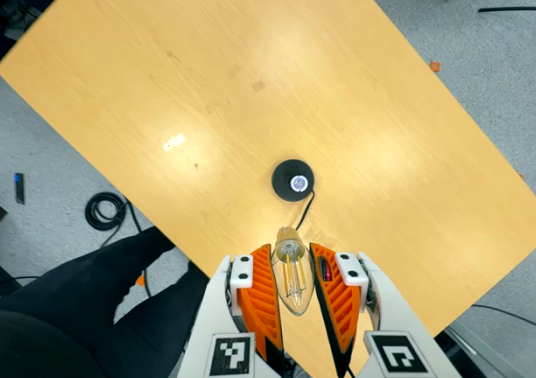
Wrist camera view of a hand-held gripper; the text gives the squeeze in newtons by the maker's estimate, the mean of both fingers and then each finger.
{"total": 10.7, "left": 10.1, "right": 11.2}